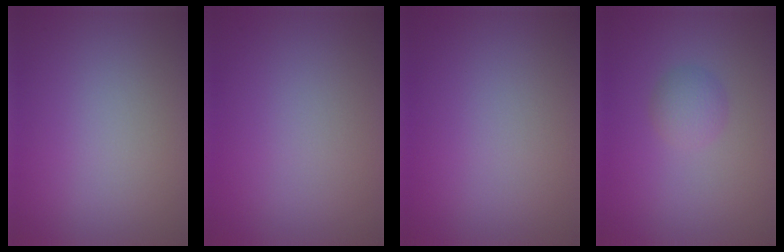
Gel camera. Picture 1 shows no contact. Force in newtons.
{"total": 0.0}
{"total": 0.0}
{"total": 1.7, "press": 1.7, "slide": 0.1}